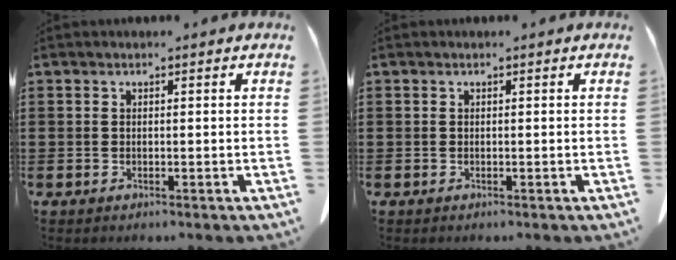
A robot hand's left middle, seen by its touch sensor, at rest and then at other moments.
{"total": 0.0}